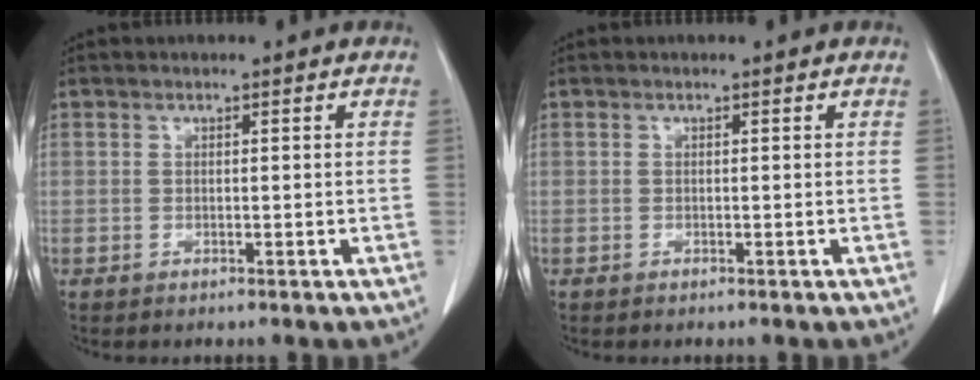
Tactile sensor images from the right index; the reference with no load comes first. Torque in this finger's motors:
{"motor_torque": [-0.01, -0.01, 0.05, 0.01]}